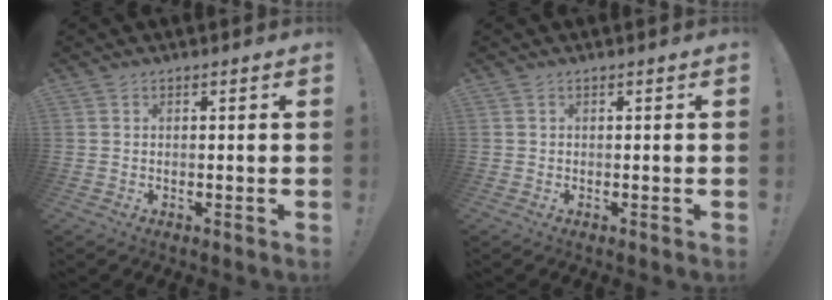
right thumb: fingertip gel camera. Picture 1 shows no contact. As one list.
[{"total": 0.6, "force": [-0.2, 0.6, 0.1], "torque": [-0.005, 0.003, -0.003]}]